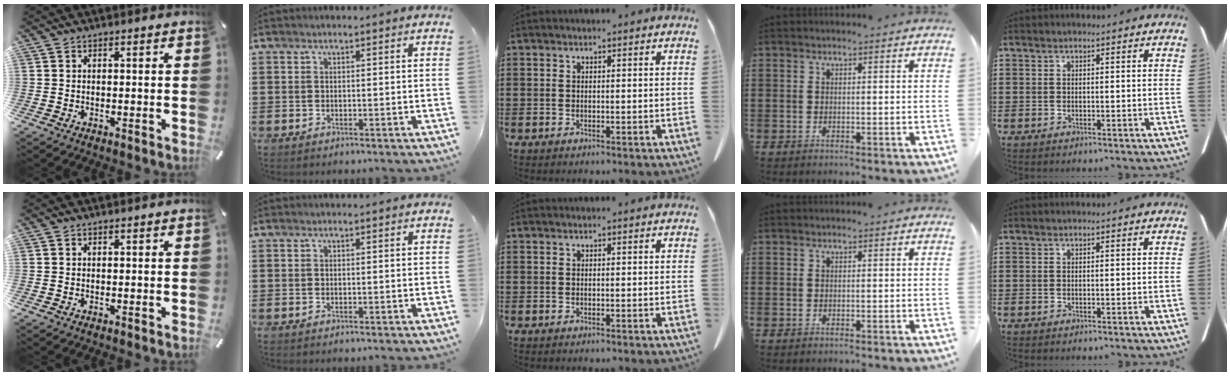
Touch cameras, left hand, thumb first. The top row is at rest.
{}